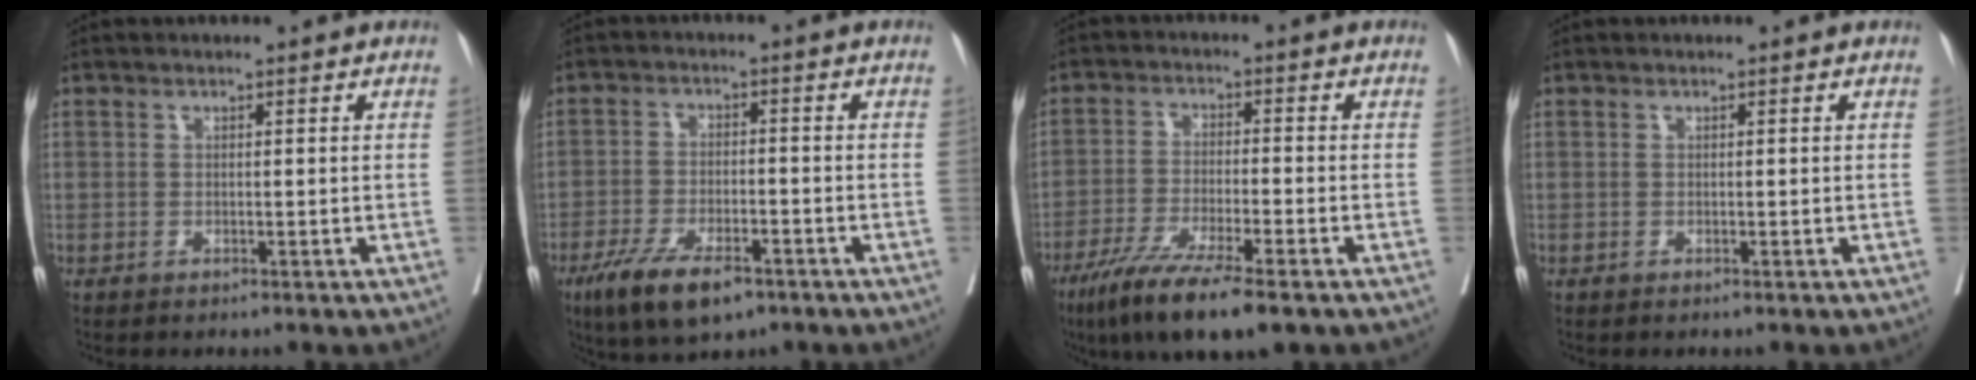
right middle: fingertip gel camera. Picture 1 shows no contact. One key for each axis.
{"total": 9.2, "fx": -5.9, "fy": 3.1, "fz": 6.4, "tx": -0.117, "ty": -0.012, "tz": -0.099}
{"total": 11.3, "fx": -7.6, "fy": 1.1, "fz": 8.3, "tx": -0.144, "ty": -0.029, "tz": -0.127}
{"total": 0.0}